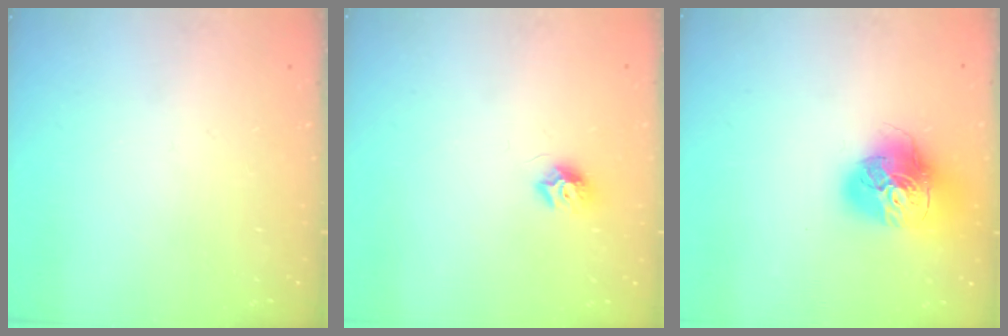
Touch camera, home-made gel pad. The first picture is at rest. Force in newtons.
{"total": 7.6, "press": 7.6, "slide": 0.2}
{"total": 16.7, "press": 16.6, "slide": 1.9}